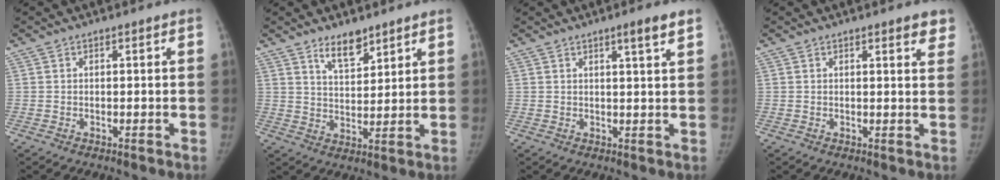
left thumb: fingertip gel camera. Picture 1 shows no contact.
{"total": 6.1, "force": [4.6, 2.5, 3.2], "torque": [-0.032, -0.039, 0.081]}
{"total": 3.4, "force": [2.2, -0.1, 2.6], "torque": [-0.041, -0.016, 0.034]}
{"total": 3.2, "force": [2.3, 0.9, 2.1], "torque": [-0.008, -0.008, 0.023]}